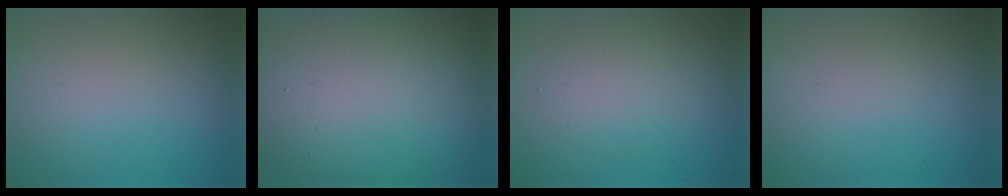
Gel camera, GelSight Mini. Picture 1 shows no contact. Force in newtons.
{"total": 15.5, "press": 15.5, "slide": 0.5}
{"total": 3.1, "press": 3.1, "slide": 0.3}
{"total": 0.0}